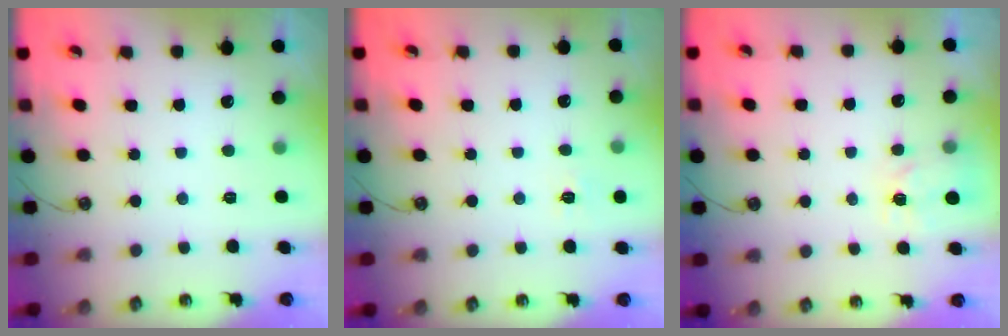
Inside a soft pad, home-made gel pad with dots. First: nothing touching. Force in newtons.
{"total": 5.1, "press": 5.0, "slide": 0.6}
{"total": 4.8, "press": 4.8, "slide": 0.6}